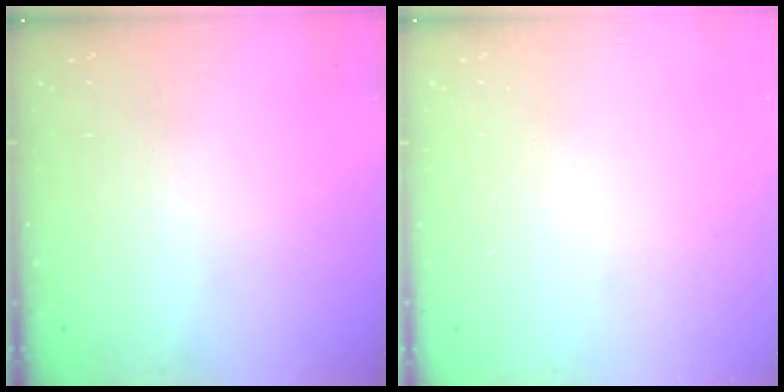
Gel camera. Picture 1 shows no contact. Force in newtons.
{"total": 0.0}